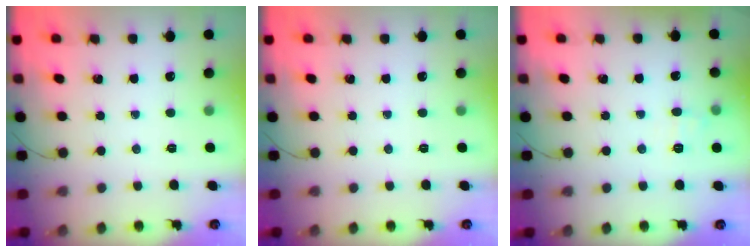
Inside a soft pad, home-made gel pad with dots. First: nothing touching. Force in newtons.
{"total": 0.0}
{"total": 6.9, "press": 6.7, "slide": 1.8}